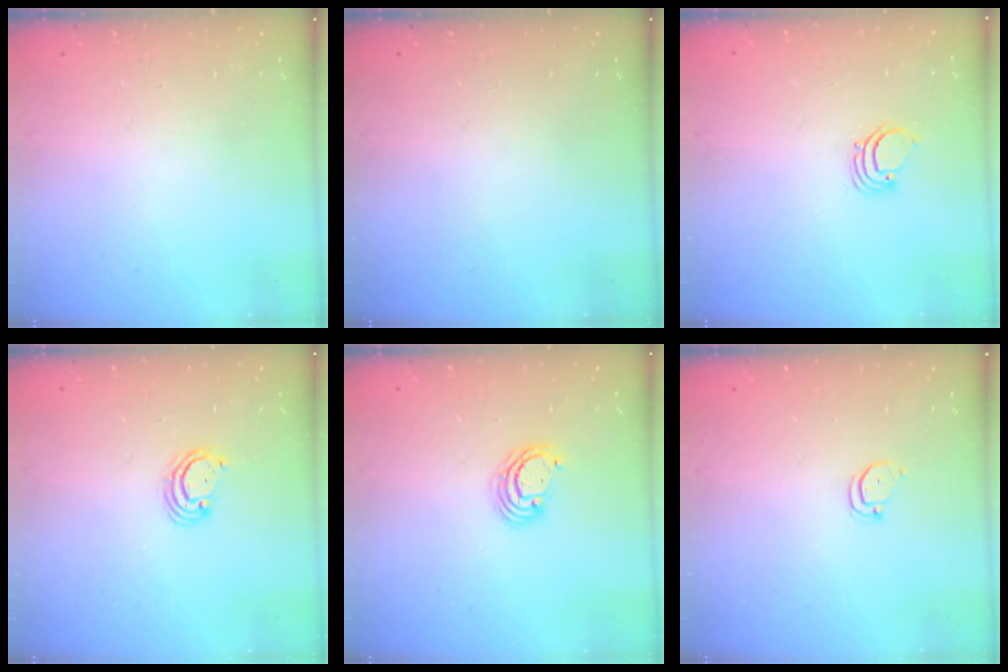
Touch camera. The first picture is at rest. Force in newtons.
{"total": 0.0}
{"total": 2.2, "press": 2.2, "slide": 0.2}
{"total": 3.8, "press": 3.8, "slide": 0.4}
{"total": 4.0, "press": 3.9, "slide": 0.3}
{"total": 2.4, "press": 2.4, "slide": 0.2}